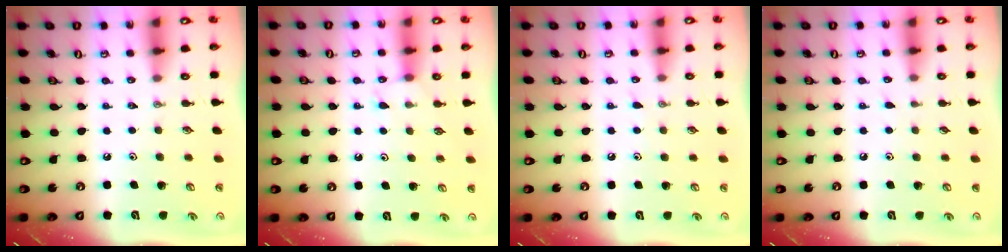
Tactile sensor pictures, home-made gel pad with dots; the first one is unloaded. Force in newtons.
{"total": 4.9, "press": 4.9, "slide": 0.6}
{"total": 4.3, "press": 4.3, "slide": 0.4}
{"total": 2.9, "press": 2.9, "slide": 0.4}